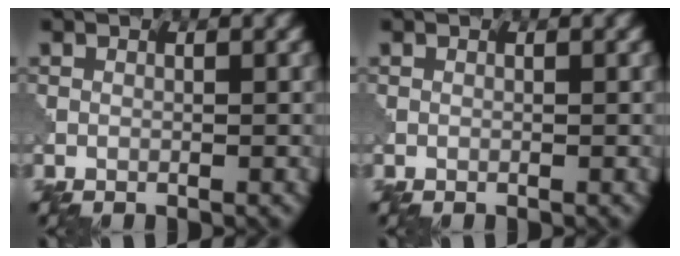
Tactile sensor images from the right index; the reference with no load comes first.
{"total": 0.0}